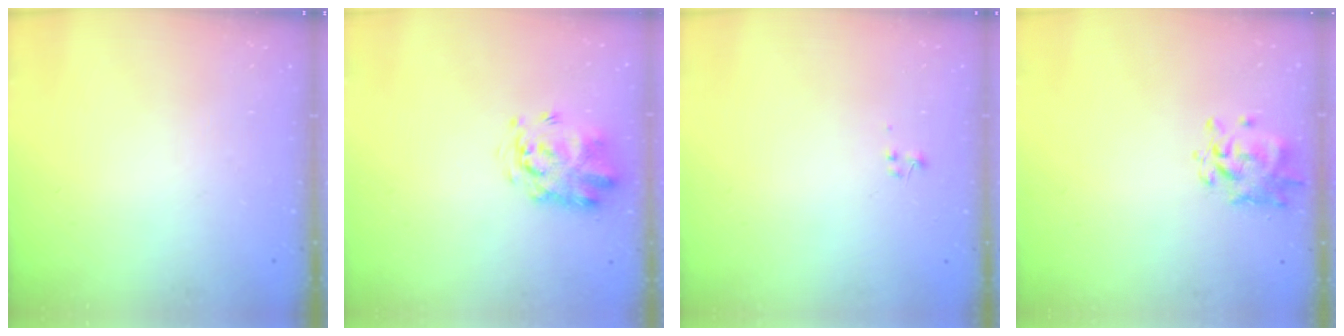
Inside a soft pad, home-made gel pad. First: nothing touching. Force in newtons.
{"total": 3.3, "press": 3.2, "slide": 0.7}
{"total": 0.0}
{"total": 1.3, "press": 1.2, "slide": 0.4}